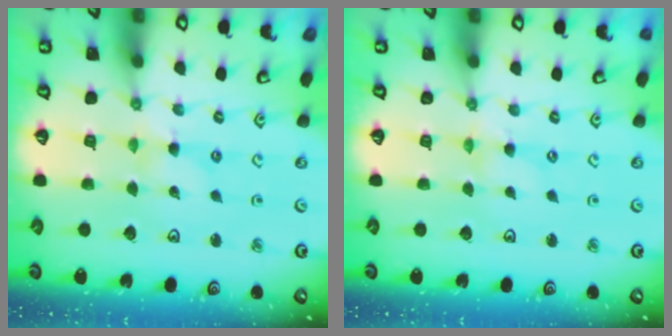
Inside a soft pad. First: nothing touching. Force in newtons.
{"total": 0.8, "press": 0.8, "slide": 0.2}